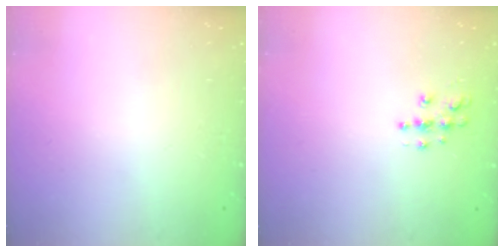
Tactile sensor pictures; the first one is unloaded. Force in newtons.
{"total": 5.8, "press": 5.8, "slide": 0.2}